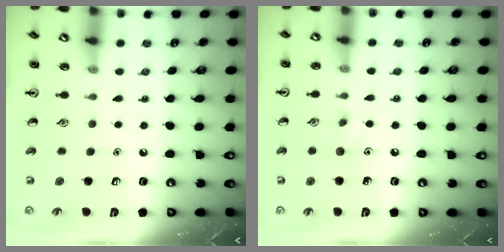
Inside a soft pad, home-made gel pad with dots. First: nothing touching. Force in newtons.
{"total": 4.7, "press": 4.4, "slide": 1.5}